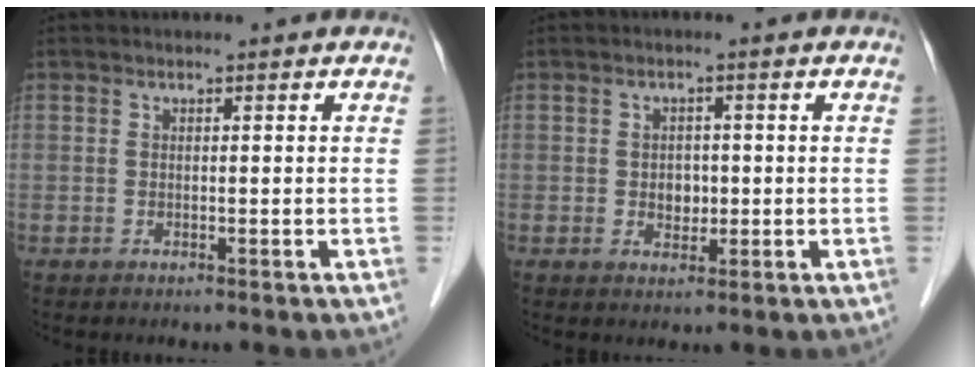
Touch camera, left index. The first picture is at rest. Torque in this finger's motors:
{"motor_torque": [0.12, 0.02, 0.03, 0.01]}